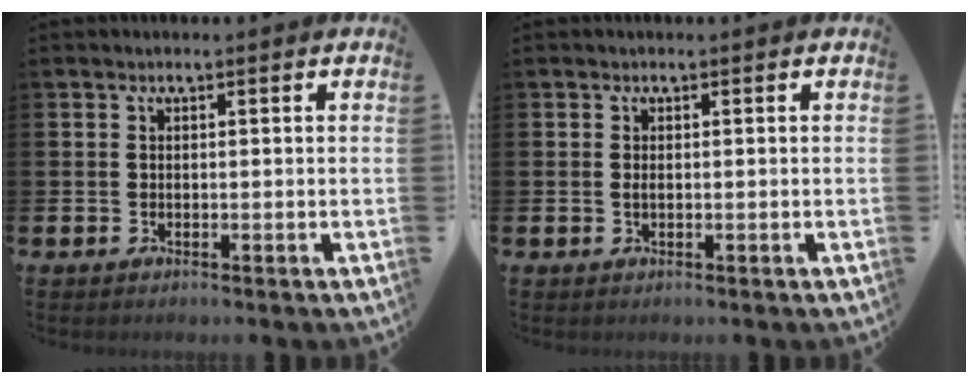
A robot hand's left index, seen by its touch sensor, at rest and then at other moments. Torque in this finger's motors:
{"motor_torque": [0.32, -0.13, 0.00, 0.04]}